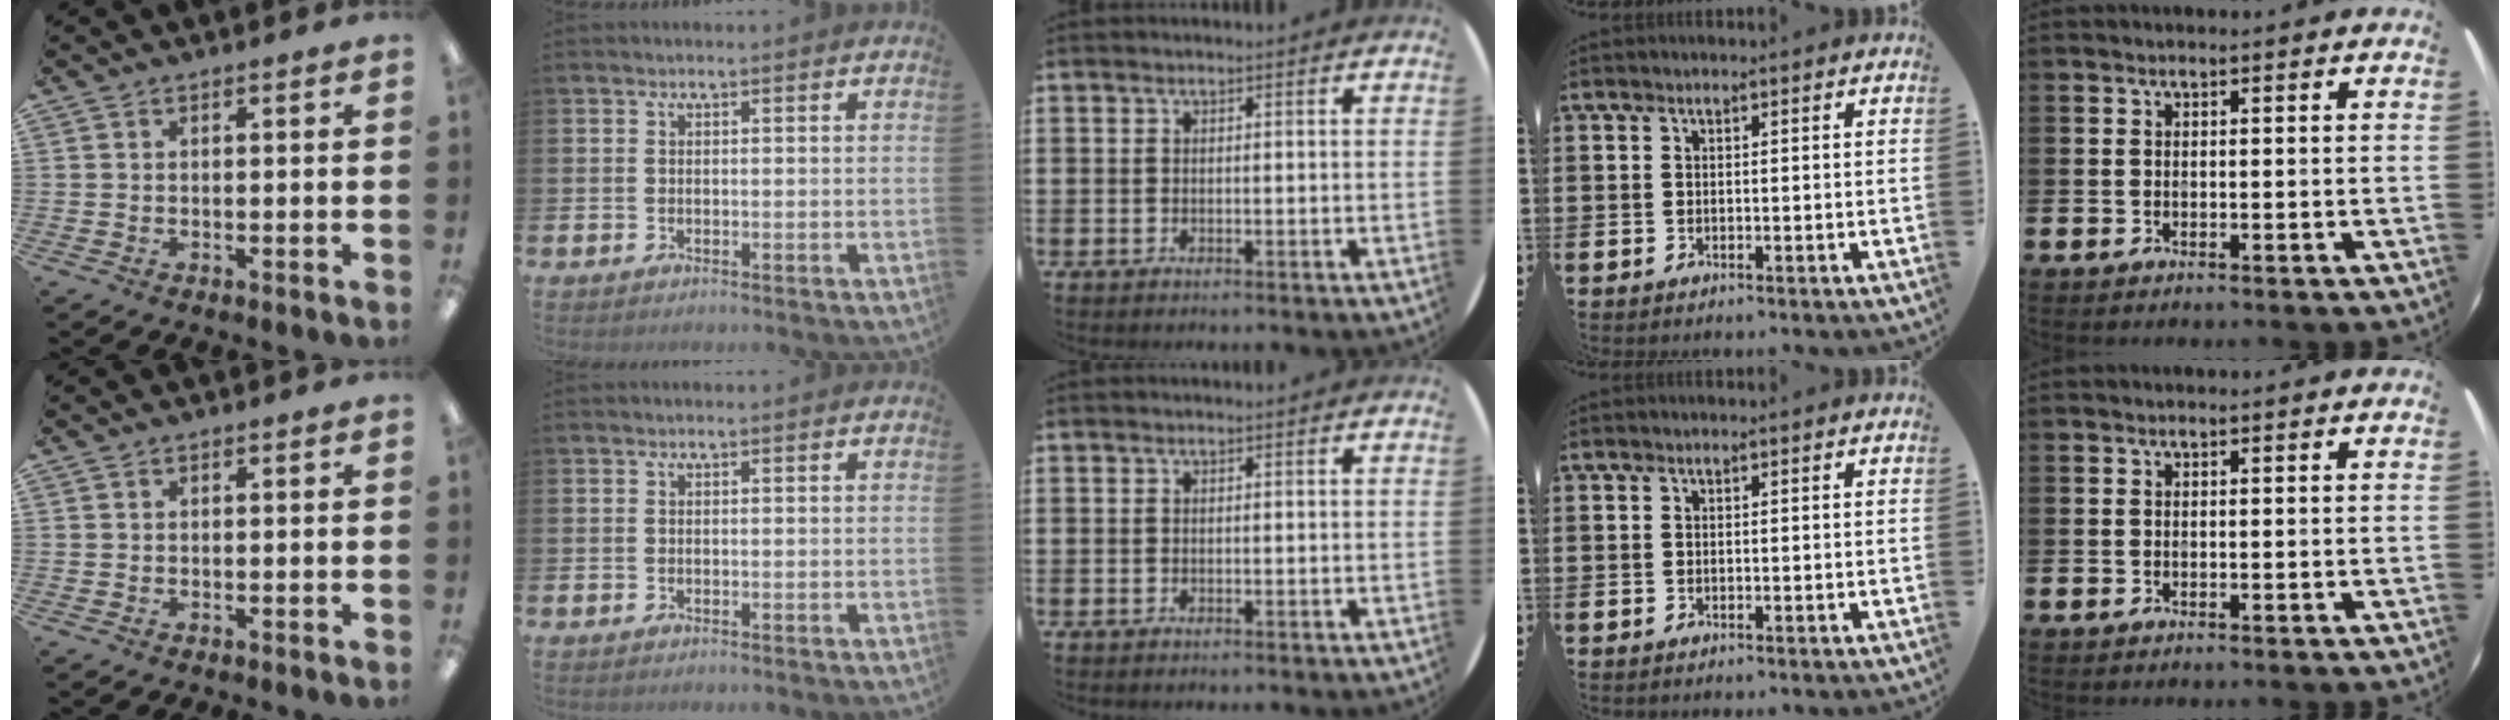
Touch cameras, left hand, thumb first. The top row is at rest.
{}